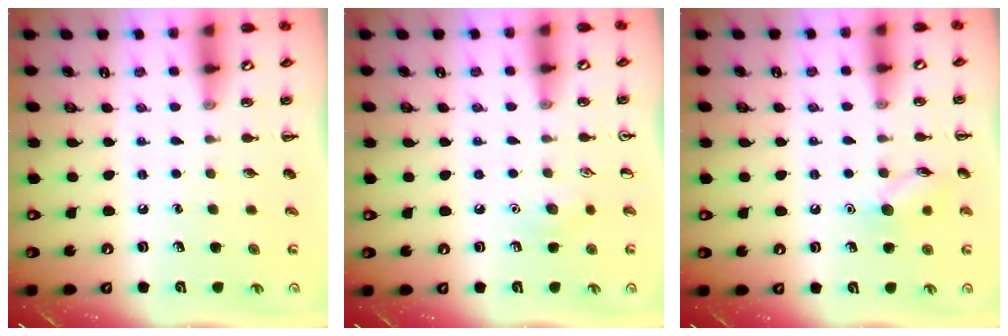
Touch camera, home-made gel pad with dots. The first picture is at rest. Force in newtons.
{"total": 6.8, "press": 6.5, "slide": 2.1}
{"total": 8.5, "press": 8.4, "slide": 1.2}